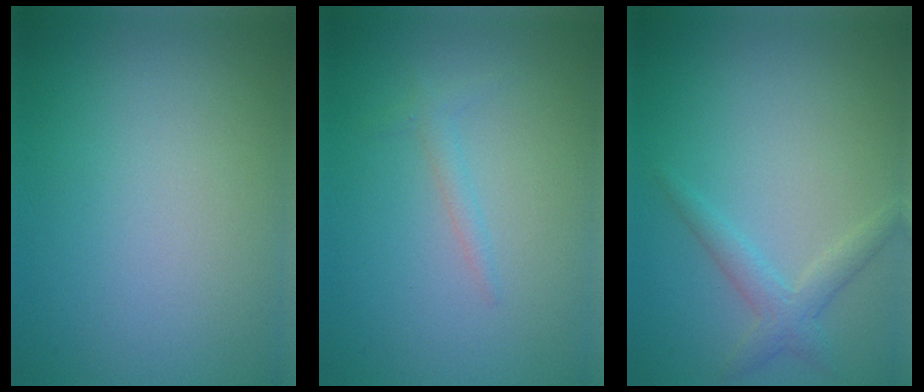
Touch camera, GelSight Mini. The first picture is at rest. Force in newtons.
{"total": 1.0, "press": 1.0, "slide": 0.1}
{"total": 2.2, "press": 2.1, "slide": 0.1}